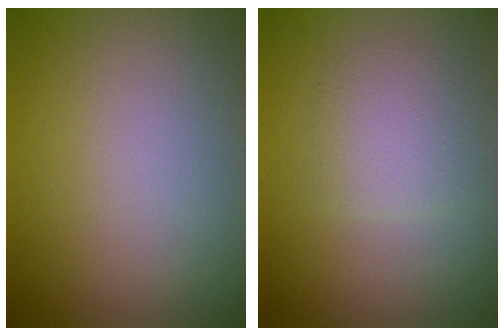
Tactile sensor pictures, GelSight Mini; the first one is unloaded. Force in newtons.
{"total": 2.3, "press": 2.3, "slide": 0.1}